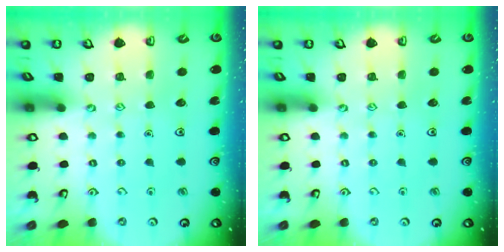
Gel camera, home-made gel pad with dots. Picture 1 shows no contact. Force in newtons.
{"total": 0.0}